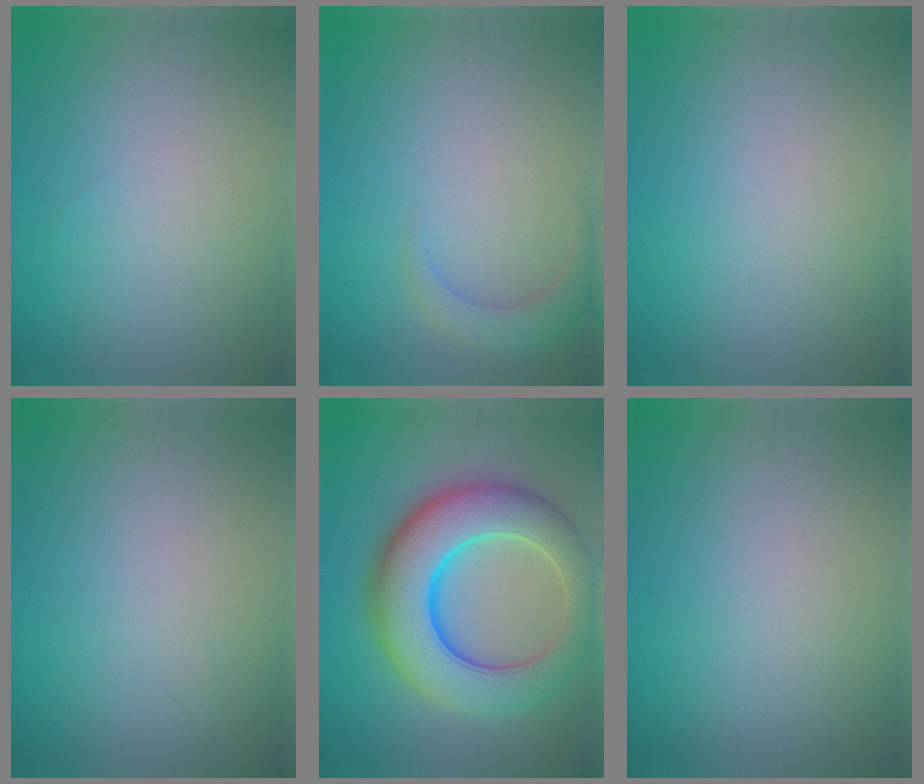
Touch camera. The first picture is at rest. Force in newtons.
{"total": 2.4, "press": 2.4, "slide": 0.3}
{"total": 0.0}
{"total": 0.0}
{"total": 11.4, "press": 11.4, "slide": 0.6}
{"total": 0.0}